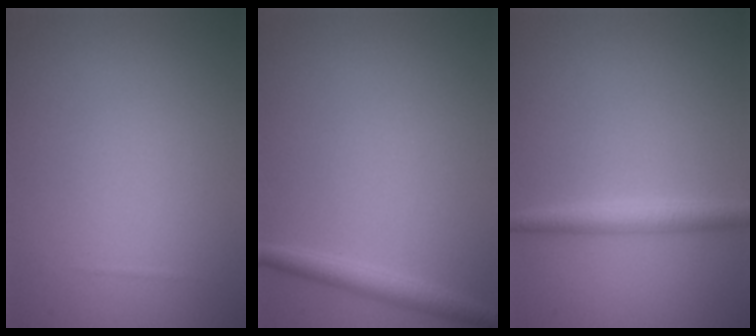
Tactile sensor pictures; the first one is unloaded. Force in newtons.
{"total": 1.8, "press": 1.8, "slide": 0.1}
{"total": 2.3, "press": 2.3, "slide": 0.0}